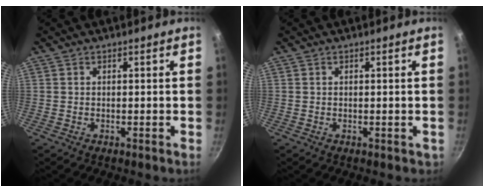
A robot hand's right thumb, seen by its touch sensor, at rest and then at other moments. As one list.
[{"total": 0.7, "force": [0.2, 0.6, 0.3], "torque": [0.002, 0.002, 0.003]}]